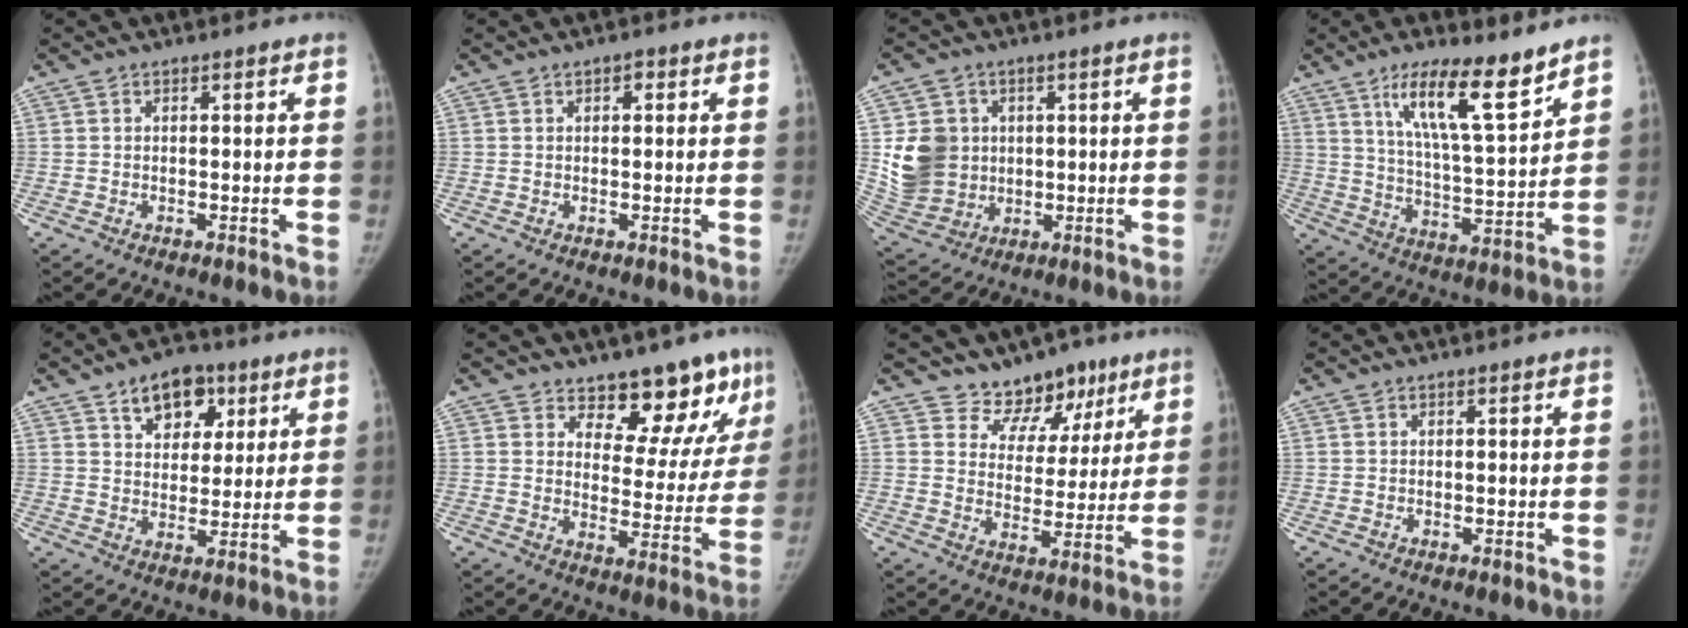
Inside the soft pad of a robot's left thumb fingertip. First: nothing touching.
{"total": 1.4, "force": [0.6, 0.9, 0.9], "torque": [-0.008, 0.001, 0.007]}
{"total": 11.5, "force": [1.6, 10.1, 5.2], "torque": [-0.077, -0.005, 0.048]}
{"total": 14.4, "force": [9.6, 3.0, 10.3], "torque": [-0.159, -0.061, 0.172]}
{"total": 10.6, "force": [5.6, 7.0, 5.6], "torque": [-0.045, -0.019, 0.085]}
{"total": 14.0, "force": [10.6, 6.5, 6.4], "torque": [-0.022, -0.077, 0.134]}
{"total": 10.2, "force": [7.6, 6.5, 2.0], "torque": [0.021, -0.047, 0.121]}
{"total": 0.0}